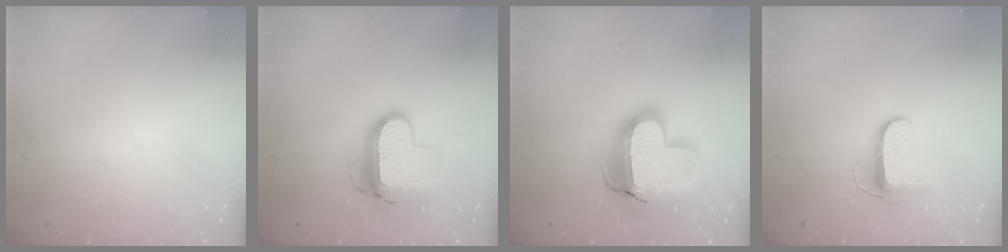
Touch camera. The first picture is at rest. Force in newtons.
{"total": 12.0, "press": 12.0, "slide": 0.7}
{"total": 18.3, "press": 18.3, "slide": 1.4}
{"total": 7.8, "press": 7.7, "slide": 1.1}